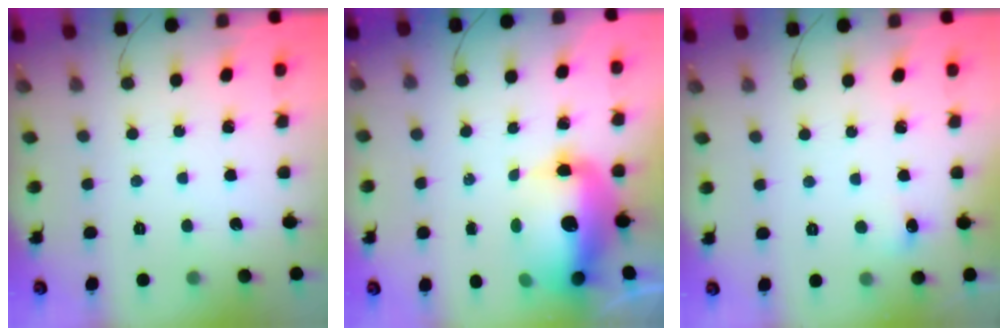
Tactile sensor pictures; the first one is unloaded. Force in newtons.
{"total": 15.9, "press": 15.4, "slide": 3.8}
{"total": 4.4, "press": 4.2, "slide": 1.2}